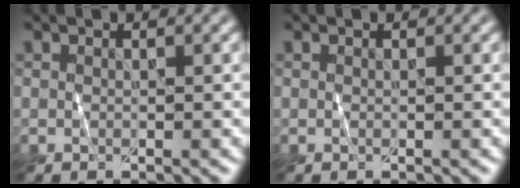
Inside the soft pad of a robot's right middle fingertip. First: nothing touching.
{"total": 0.0}